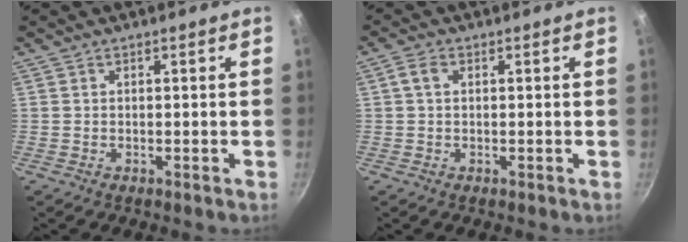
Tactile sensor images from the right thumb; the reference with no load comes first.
{"total": 2.5, "force": [0.5, 1.6, 1.8], "torque": [-0.035, 0.008, 0.007]}